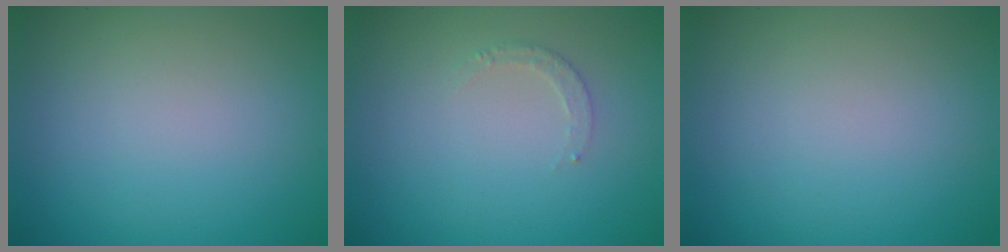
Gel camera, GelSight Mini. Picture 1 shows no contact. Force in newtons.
{"total": 1.3, "press": 1.2, "slide": 0.2}
{"total": 0.0}